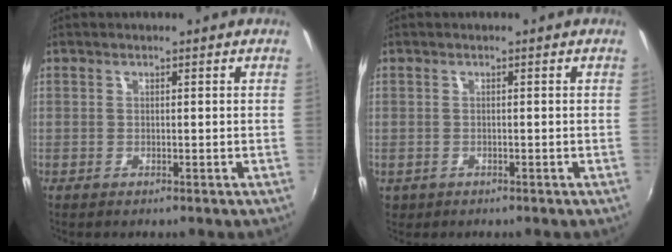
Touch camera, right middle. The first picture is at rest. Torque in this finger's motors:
{"motor_torque": [-0.24, 0.24, -0.02, 0.00]}